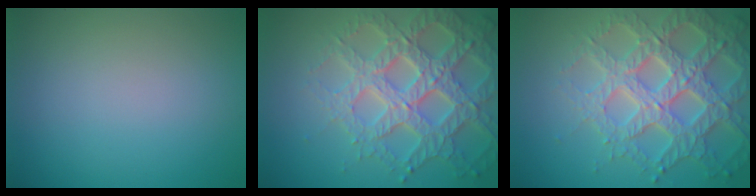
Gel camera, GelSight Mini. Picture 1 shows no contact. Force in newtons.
{"total": 6.9, "press": 6.7, "slide": 1.8}
{"total": 7.0, "press": 6.7, "slide": 1.8}